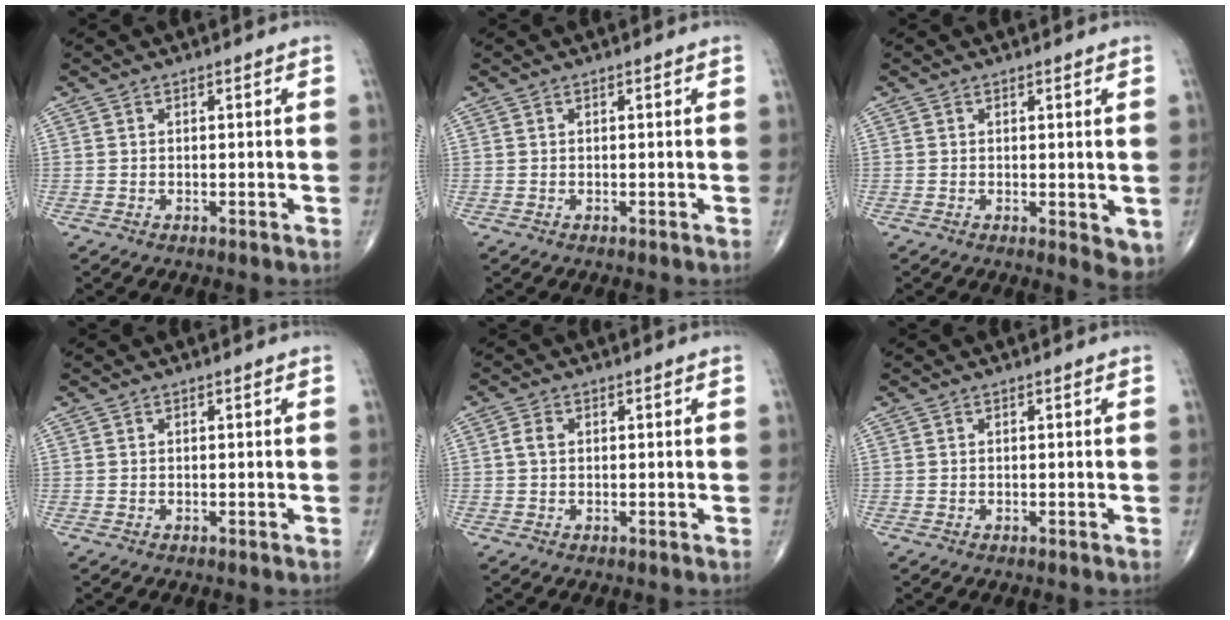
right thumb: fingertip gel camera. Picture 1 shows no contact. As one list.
[{"total": 0.0}, {"total": 4.1, "force": [-0.3, 1.8, 3.6], "torque": [-0.037, -0.011, -0.003]}, {"total": 0.0}, {"total": 2.0, "force": [0.3, 1.4, 1.5], "torque": [-0.031, 0.006, 0.005]}, {"total": 0.0}]